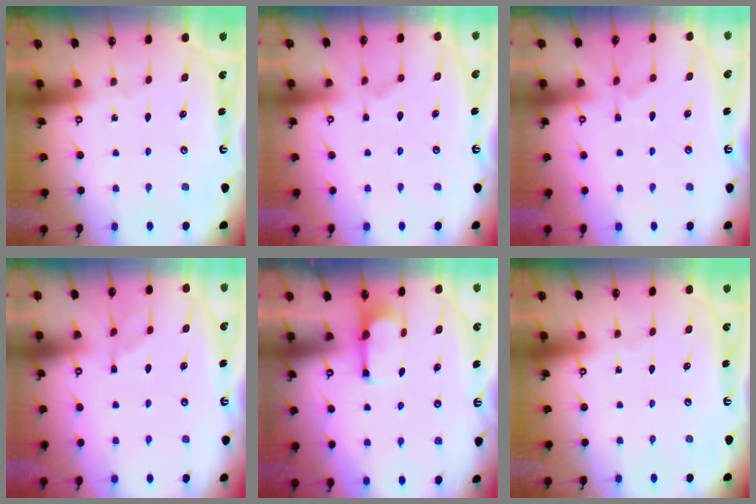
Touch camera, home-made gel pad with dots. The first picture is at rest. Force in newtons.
{"total": 1.7, "press": 1.2, "slide": 1.1}
{"total": 2.1, "press": 1.9, "slide": 1.0}
{"total": 1.4, "press": 0.0, "slide": 1.4}
{"total": 0.0}
{"total": 0.0}